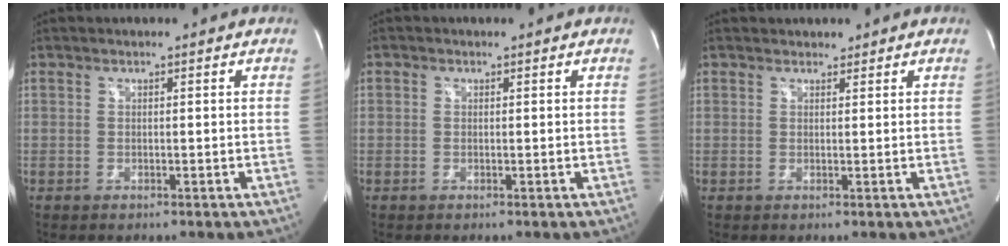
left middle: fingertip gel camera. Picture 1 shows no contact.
{"total": 1.6, "force": [-0.7, -0.9, -1.1], "torque": [0.017, -0.010, -0.013]}
{"total": 2.0, "force": [1.8, 0.8, 0.3], "torque": [-0.005, 0.016, 0.029]}